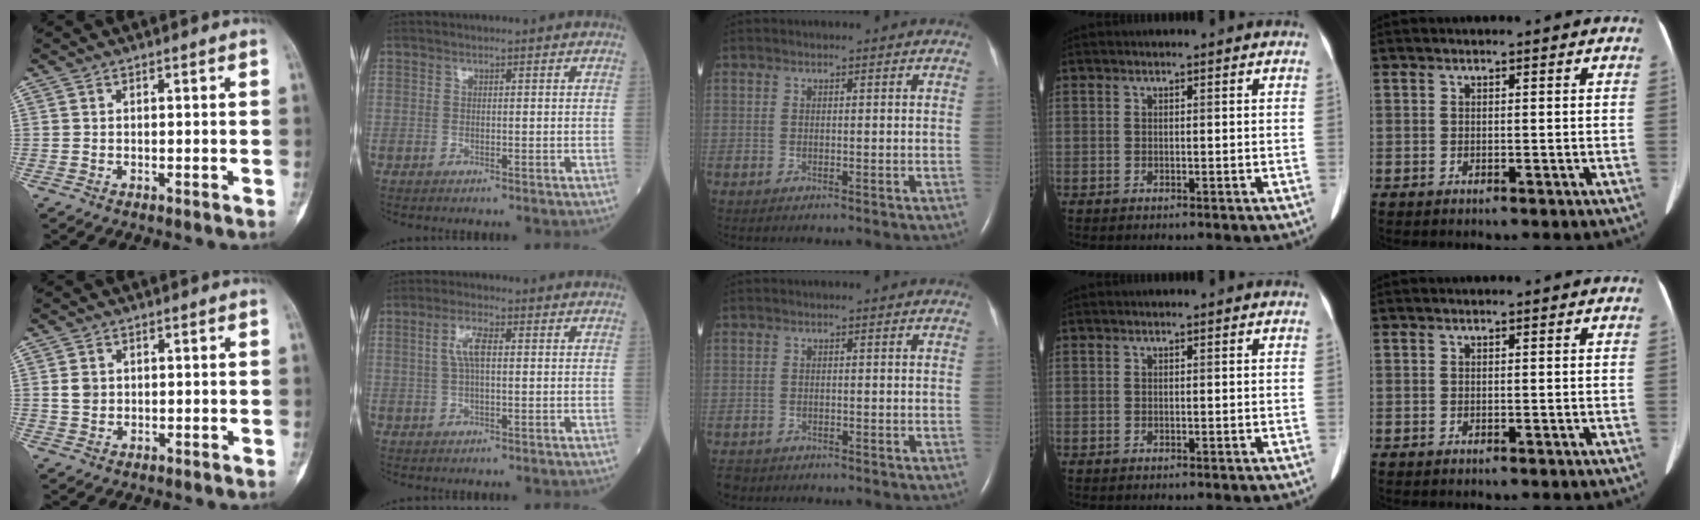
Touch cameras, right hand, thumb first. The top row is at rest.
{"thumb": {"total": 2.5, "force": [0.4, 2.1, 1.3], "torque": [-0.015, 0.001, 0.010]}, "index": {"total": 4.1, "force": [0.7, 1.1, 3.9], "torque": [-0.082, 0.011, 0.015]}, "middle": {"total": 2.2, "force": [-1.8, 1.2, 0.3], "torque": [-0.009, -0.002, -0.030]}}